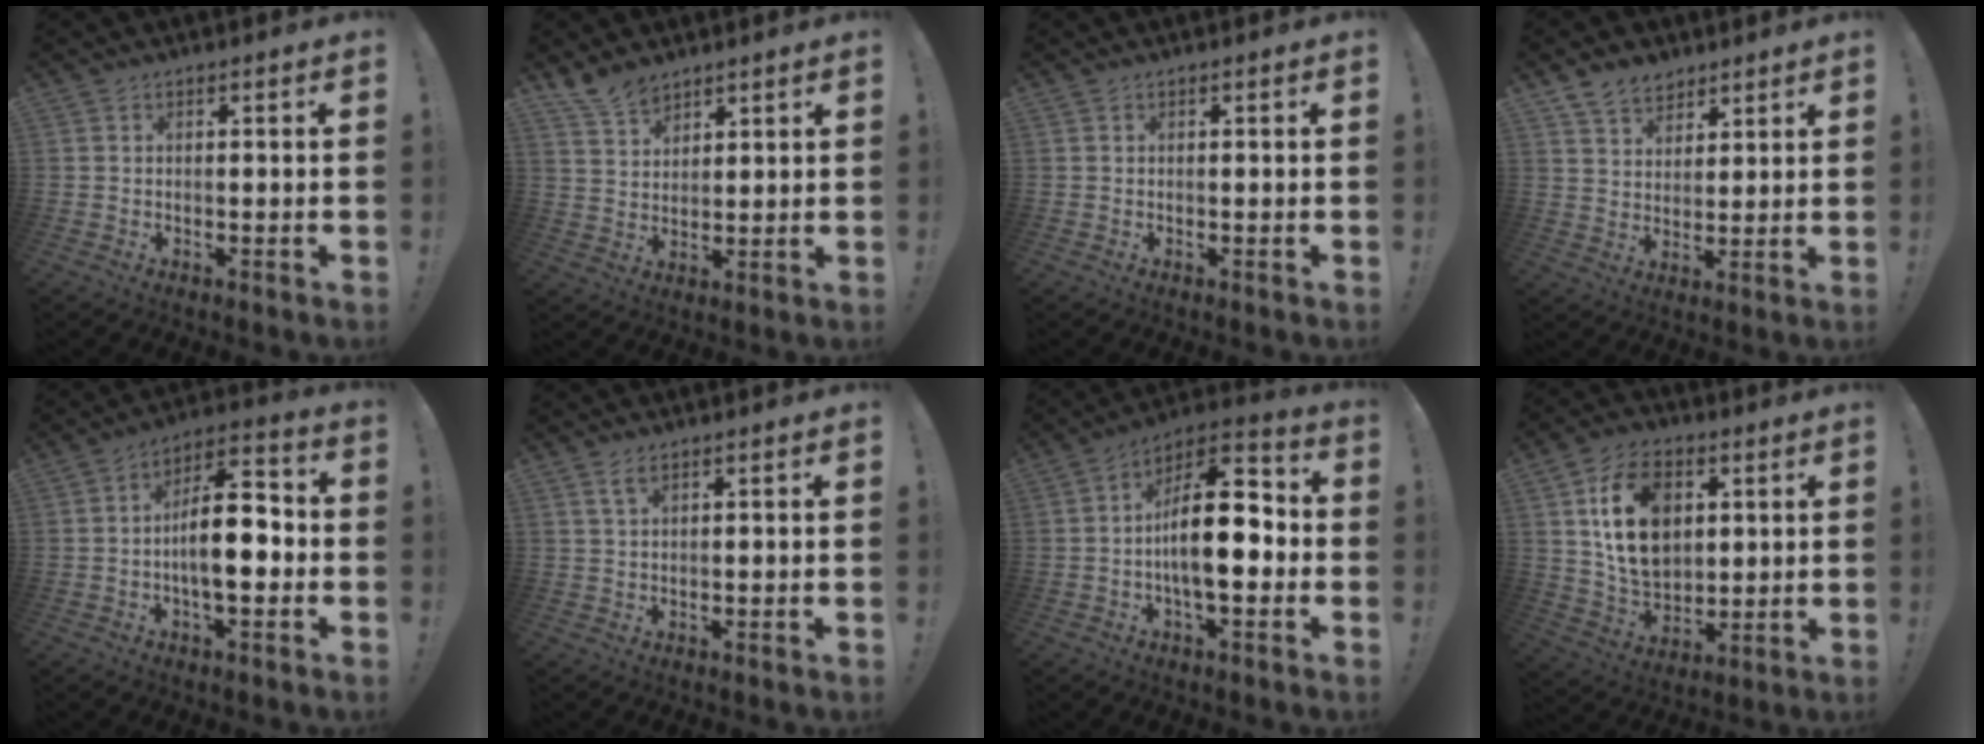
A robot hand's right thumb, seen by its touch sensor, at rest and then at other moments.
{"total": 7.2, "force": [6.1, 3.4, 1.9], "torque": [-0.036, -0.039, 0.118]}
{"total": 0.0}
{"total": 8.8, "force": [6.6, 5.1, 2.8], "torque": [-0.055, -0.034, 0.130]}
{"total": 14.6, "force": [-2.4, 6.1, 13.1], "torque": [-0.204, 0.008, -0.047]}
{"total": 2.5, "force": [1.3, 0.4, 2.1], "torque": [-0.042, 0.000, 0.022]}
{"total": 18.0, "force": [-1.9, 7.8, 16.1], "torque": [-0.259, 0.013, -0.034]}
{"total": 17.5, "force": [5.6, 12.5, 10.9], "torque": [-0.179, -0.017, 0.103]}